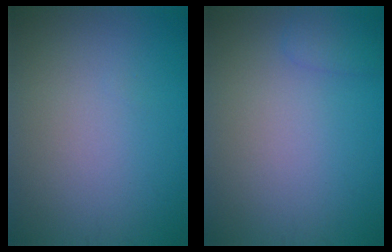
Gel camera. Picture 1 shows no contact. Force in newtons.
{"total": 1.3, "press": 1.3, "slide": 0.1}